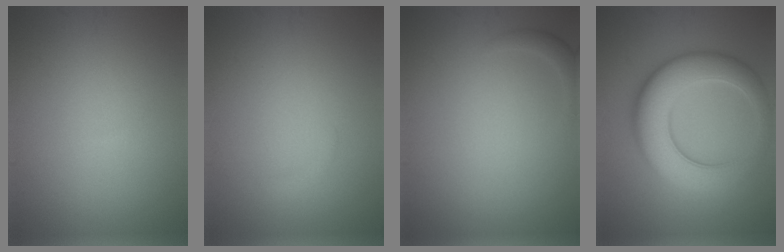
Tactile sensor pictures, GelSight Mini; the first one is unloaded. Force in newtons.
{"total": 0.6, "press": 0.6, "slide": 0.1}
{"total": 1.2, "press": 1.2, "slide": 0.1}
{"total": 9.0, "press": 9.0, "slide": 0.3}